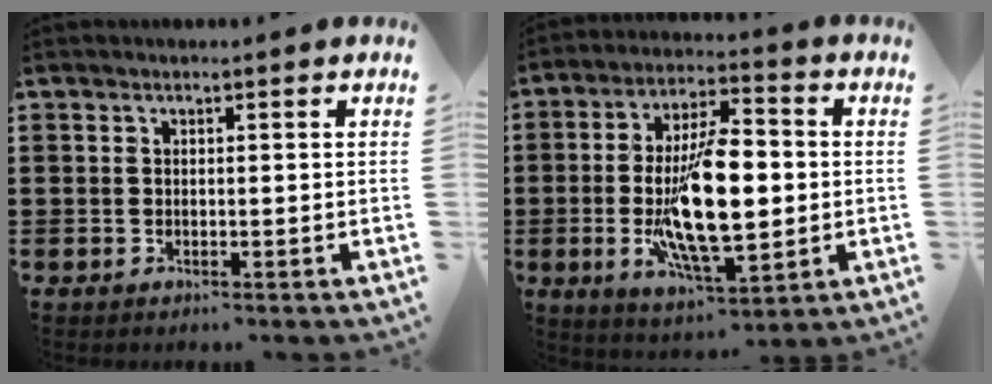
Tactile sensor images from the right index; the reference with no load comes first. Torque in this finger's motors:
{"motor_torque": [2.14, 0.00, 1.05, 0.21]}